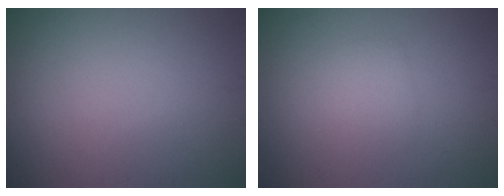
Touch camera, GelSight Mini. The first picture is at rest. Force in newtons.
{"total": 1.8, "press": 1.8, "slide": 0.2}